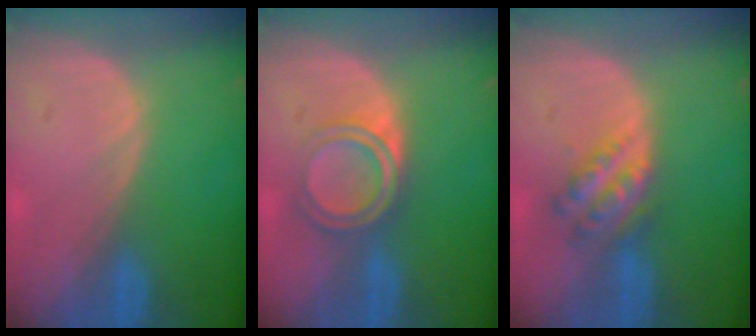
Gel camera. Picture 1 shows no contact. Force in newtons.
{"total": 5.3, "press": 4.9, "slide": 1.9}
{"total": 5.7, "press": 5.0, "slide": 2.6}